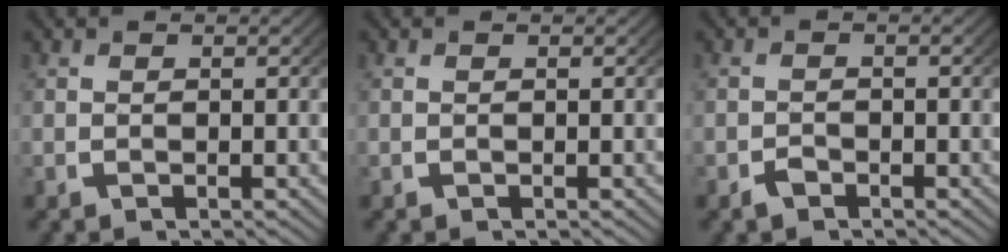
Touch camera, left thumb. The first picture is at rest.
{"total": 0.0}
{"total": 1.1, "force": [-0.9, 0.5, 0.3], "torque": [-0.005, -0.004, -0.017]}